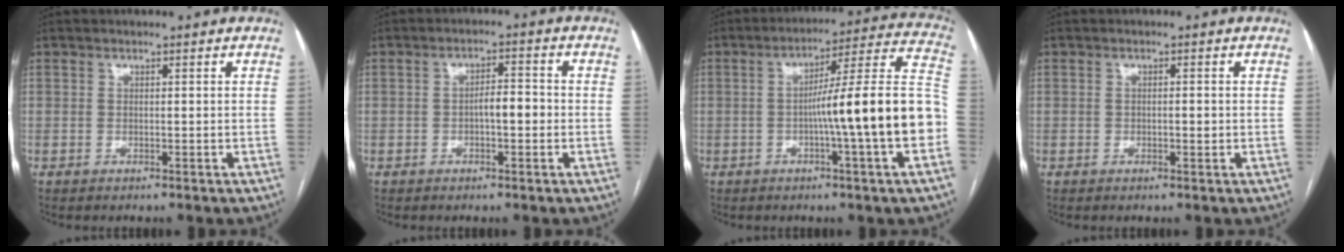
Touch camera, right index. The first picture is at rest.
{"total": 3.8, "force": [-0.6, 1.3, 3.5], "torque": [-0.056, 0.010, -0.010]}
{"total": 17.4, "force": [-3.3, -0.8, 17.1], "torque": [-0.239, 0.019, -0.057]}
{"total": 1.4, "force": [-0.2, 0.6, 1.3], "torque": [-0.024, 0.002, -0.002]}